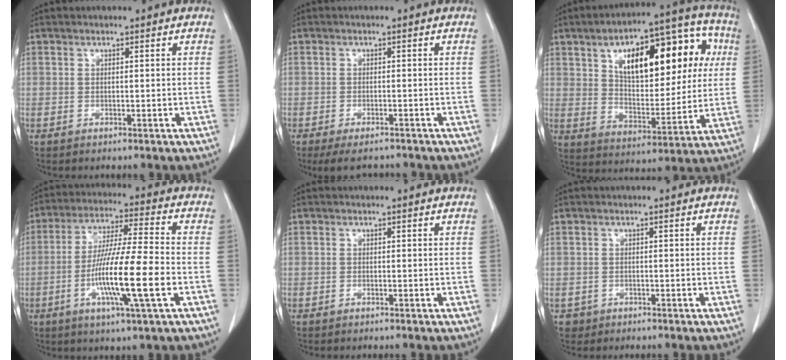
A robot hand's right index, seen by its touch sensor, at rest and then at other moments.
{"total": 6.3, "force": [-5.3, 2.0, 2.7], "torque": [-0.036, -0.010, -0.079]}
{"total": 21.2, "force": [6.4, 9.2, 18.0], "torque": [-0.265, 0.045, 0.098]}
{"total": 13.8, "force": [-3.7, 0.0, 13.3], "torque": [-0.250, -0.012, -0.073]}
{"total": 0.0}
{"total": 1.6, "force": [-0.7, 1.4, -0.1], "torque": [-0.002, 0.006, -0.014]}